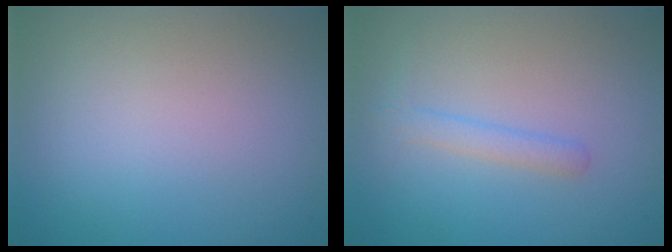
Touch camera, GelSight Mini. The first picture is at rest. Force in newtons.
{"total": 1.6, "press": 1.6, "slide": 0.1}